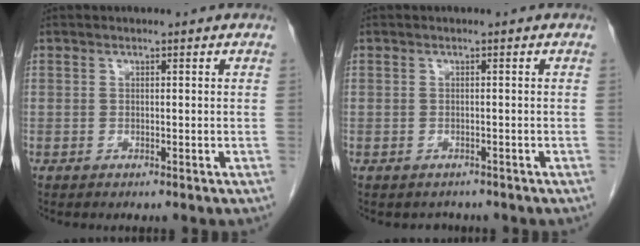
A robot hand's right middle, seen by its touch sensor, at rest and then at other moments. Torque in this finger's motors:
{"motor_torque": [-0.10, 0.11, -0.04, -0.01]}